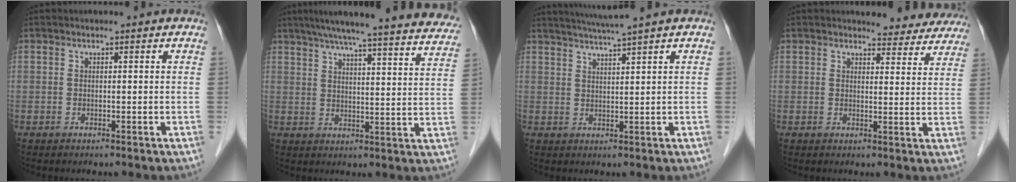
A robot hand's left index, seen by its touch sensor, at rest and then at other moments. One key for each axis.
{"total": 29.1, "fx": 26.2, "fy": 2.1, "fz": 12.6, "tx": -0.190, "ty": -0.041, "tz": 0.317}
{"total": 4.9, "fx": 4.1, "fy": -1.7, "fz": 2.1, "tx": -0.038, "ty": 0.000, "tz": 0.079}
{"total": 9.6, "fx": 9.1, "fy": 2.6, "fz": 1.3, "tx": 0.014, "ty": -0.020, "tz": 0.081}